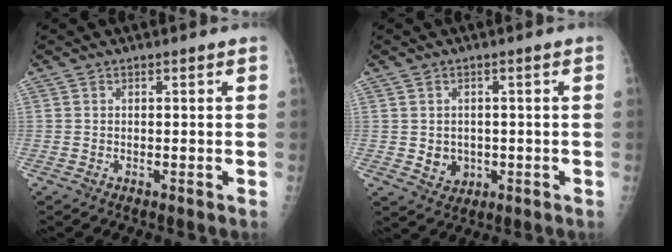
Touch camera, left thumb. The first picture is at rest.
{"total": 3.8, "force": [-0.3, 3.4, 1.8], "torque": [-0.013, -0.001, 0.007]}